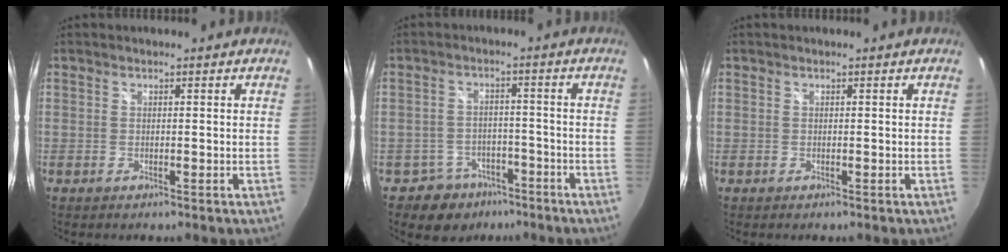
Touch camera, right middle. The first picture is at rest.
{"total": 6.7, "force": [-4.7, 4.8, 0.6], "torque": [-0.025, 0.021, -0.064]}
{"total": 0.0}